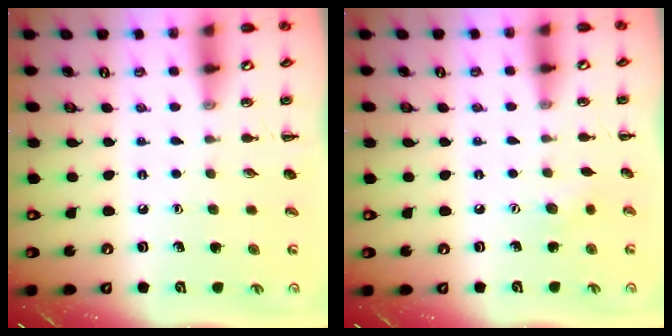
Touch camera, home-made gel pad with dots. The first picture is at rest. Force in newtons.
{"total": 4.4, "press": 4.3, "slide": 0.9}